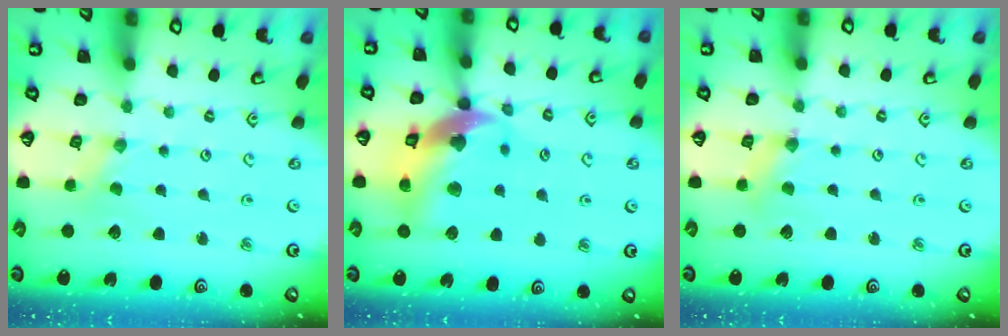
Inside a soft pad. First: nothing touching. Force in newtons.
{"total": 16.1, "press": 16.0, "slide": 2.0}
{"total": 1.3, "press": 1.3, "slide": 0.3}